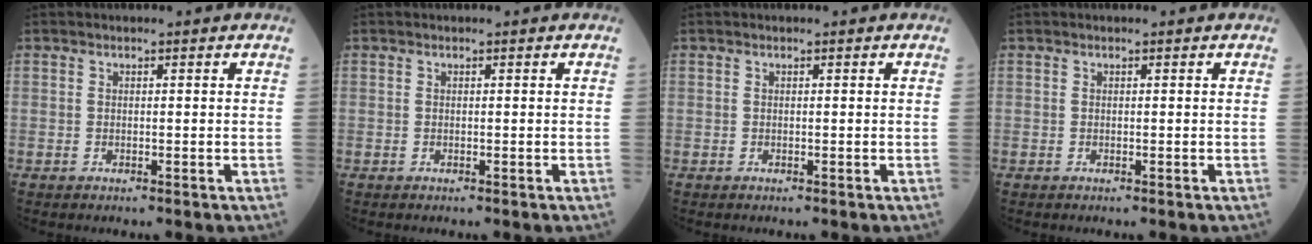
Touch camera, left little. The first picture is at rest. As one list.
[{"total": 0.0}, {"total": 0.0}, {"total": 0.0}]